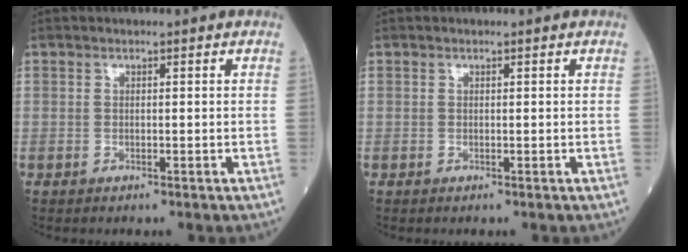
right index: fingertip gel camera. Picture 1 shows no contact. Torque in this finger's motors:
{"motor_torque": [-0.01, 0.01, -0.01, 0.00]}